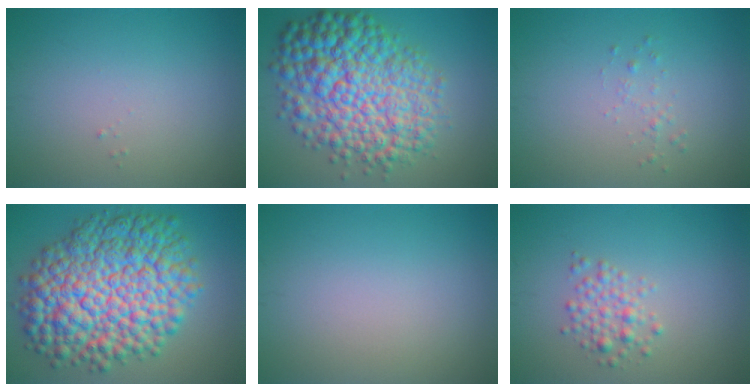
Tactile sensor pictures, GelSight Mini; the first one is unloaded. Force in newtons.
{"total": 11.4, "press": 11.4, "slide": 0.2}
{"total": 0.8, "press": 0.8, "slide": 0.0}
{"total": 14.3, "press": 14.3, "slide": 0.3}
{"total": 0.0}
{"total": 2.1, "press": 2.1, "slide": 0.2}